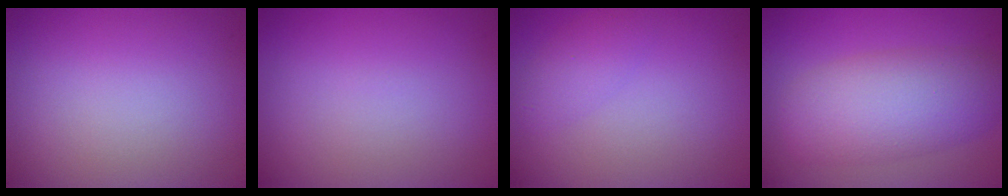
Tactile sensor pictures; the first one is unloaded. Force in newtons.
{"total": 0.0}
{"total": 1.7, "press": 1.7, "slide": 0.0}
{"total": 6.8, "press": 6.8, "slide": 0.3}